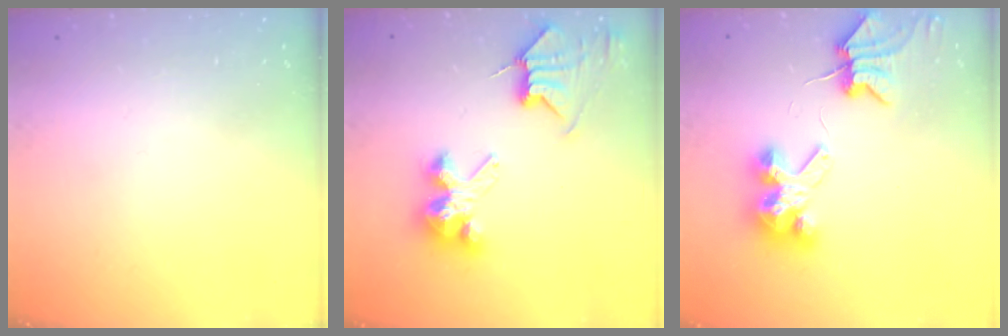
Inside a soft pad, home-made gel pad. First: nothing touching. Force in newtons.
{"total": 8.6, "press": 8.5, "slide": 1.1}
{"total": 7.1, "press": 7.0, "slide": 0.9}